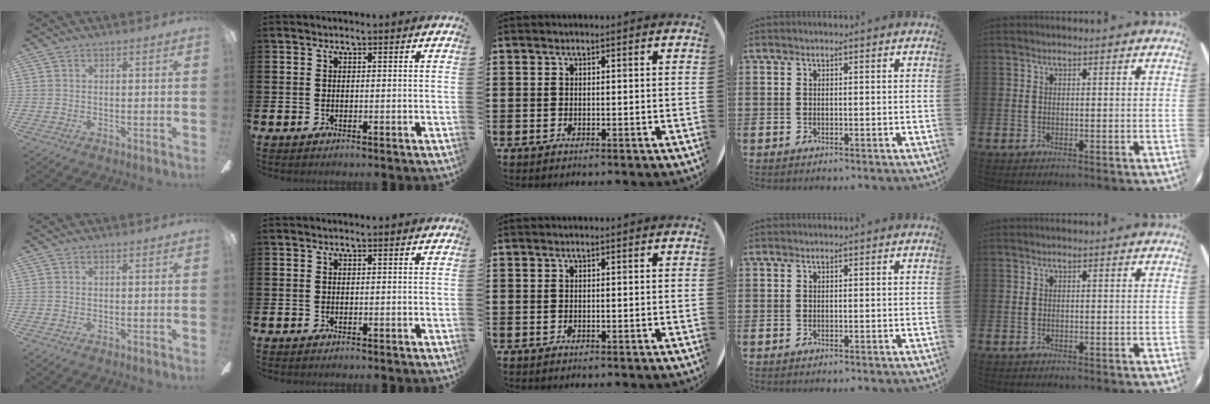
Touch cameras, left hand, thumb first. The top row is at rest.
{}